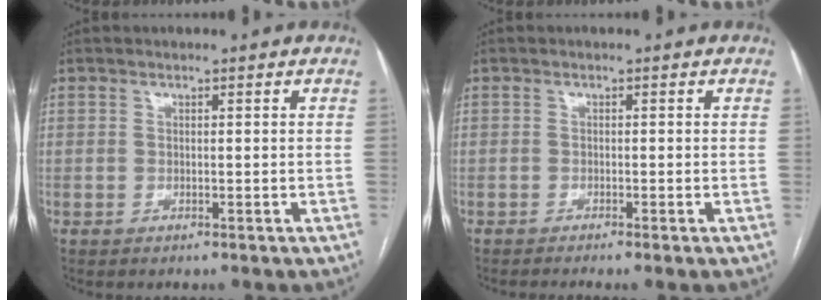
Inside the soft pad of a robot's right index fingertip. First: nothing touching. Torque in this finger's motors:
{"motor_torque": [0.69, -0.03, -0.01, 0.01]}